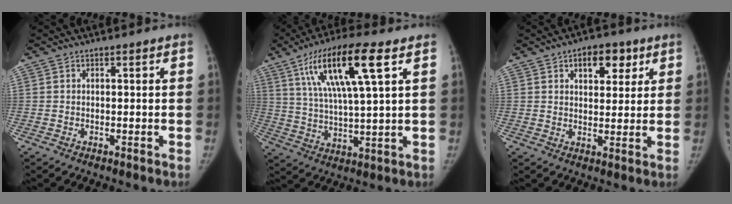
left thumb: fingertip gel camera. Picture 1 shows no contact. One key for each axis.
{"total": 16.6, "fx": 7.3, "fy": 3.3, "fz": 14.5, "tx": -0.275, "ty": -0.011, "tz": 0.130}
{"total": 7.7, "fx": 3.7, "fy": 4.6, "fz": 5.0, "tx": -0.037, "ty": -0.011, "tz": 0.050}